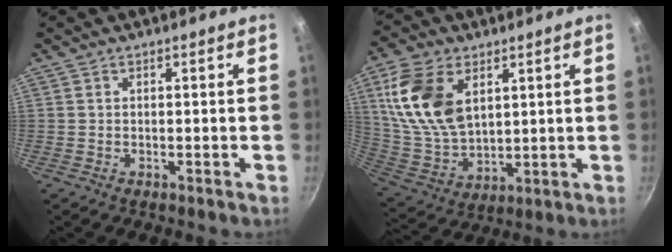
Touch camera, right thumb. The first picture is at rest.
{"total": 17.1, "force": [5.9, 10.6, 12.1], "torque": [-0.217, -0.022, 0.127]}